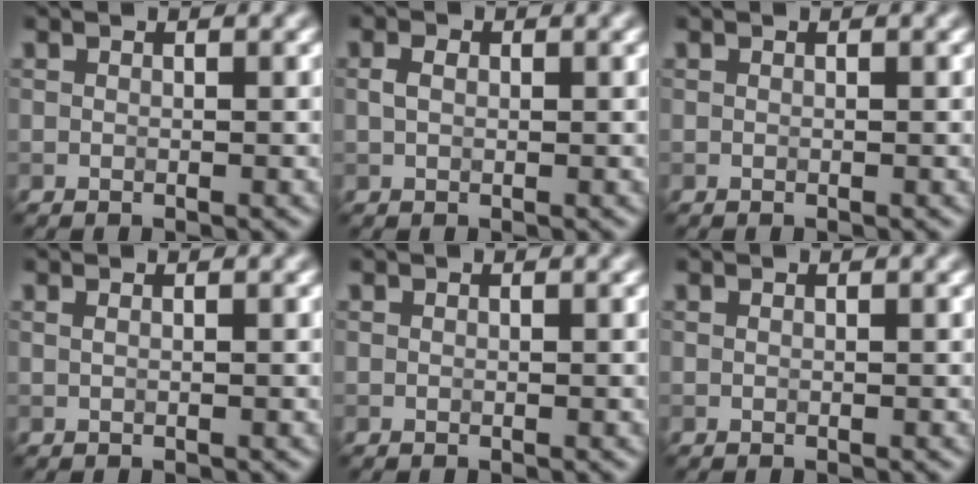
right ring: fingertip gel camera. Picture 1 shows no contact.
{"total": 1.3, "force": [0.2, 0.9, 0.9], "torque": [-0.019, 0.004, 0.002]}
{"total": 0.0}
{"total": 0.8, "force": [0.4, 0.4, 0.6], "torque": [-0.008, -0.001, -0.001]}
{"total": 0.0}
{"total": 0.0}